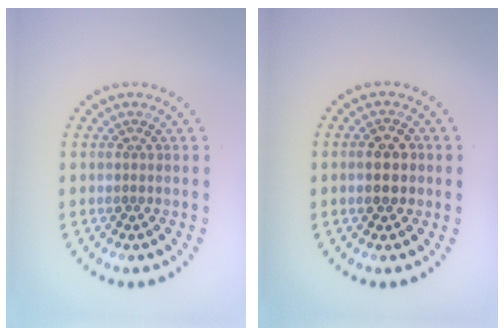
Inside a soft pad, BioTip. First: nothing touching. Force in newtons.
{"total": 2.6, "press": 2.6, "slide": 0.2}